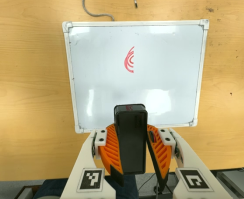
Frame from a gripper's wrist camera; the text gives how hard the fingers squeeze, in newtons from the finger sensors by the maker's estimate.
{"total": 10.9, "left": 11.2, "right": 10.7}